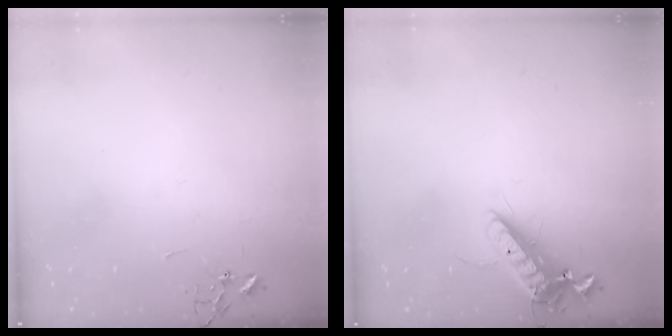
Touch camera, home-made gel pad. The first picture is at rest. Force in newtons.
{"total": 13.1, "press": 12.9, "slide": 2.5}